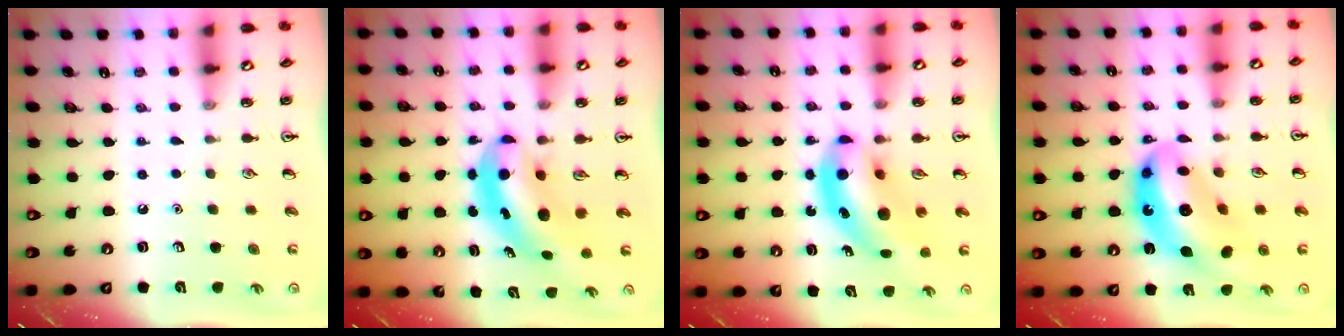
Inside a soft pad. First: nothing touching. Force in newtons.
{"total": 5.7, "press": 5.6, "slide": 1.3}
{"total": 10.8, "press": 10.4, "slide": 3.2}
{"total": 15.7, "press": 14.7, "slide": 5.3}